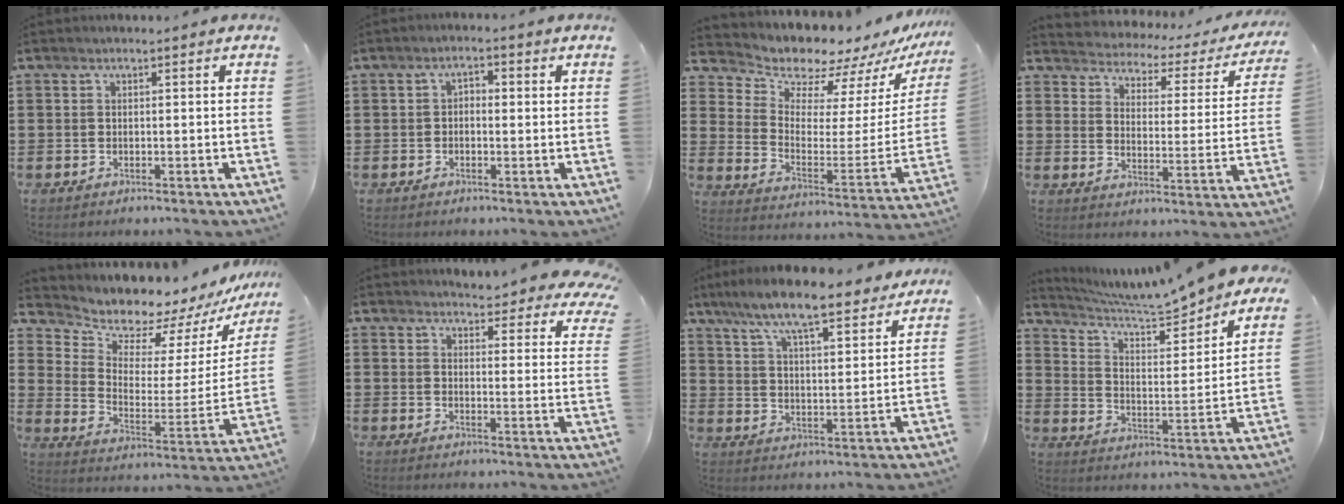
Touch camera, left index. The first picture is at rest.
{"total": 1.6, "force": [-0.7, 0.8, 1.2], "torque": [-0.023, 0.004, -0.016]}
{"total": 8.7, "force": [8.3, 2.5, 0.9], "torque": [-0.055, -0.077, 0.145]}
{"total": 2.1, "force": [2.1, 0.5, -0.1], "torque": [-0.018, -0.026, 0.024]}
{"total": 7.8, "force": [7.4, 2.2, 0.7], "torque": [-0.045, -0.069, 0.127]}
{"total": 4.5, "force": [4.4, 0.0, 1.1], "torque": [-0.032, -0.030, 0.076]}
{"total": 9.2, "force": [8.1, 0.8, 4.3], "torque": [-0.115, -0.040, 0.138]}
{"total": 6.6, "force": [6.3, 0.1, 2.1], "torque": [-0.068, -0.048, 0.103]}